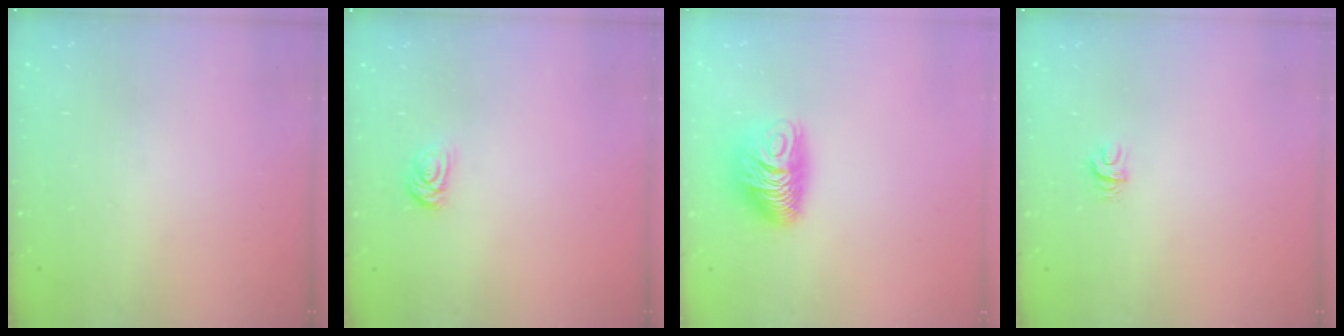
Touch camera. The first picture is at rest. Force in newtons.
{"total": 4.4, "press": 4.3, "slide": 0.5}
{"total": 10.6, "press": 10.6, "slide": 0.9}
{"total": 3.7, "press": 3.7, "slide": 0.4}